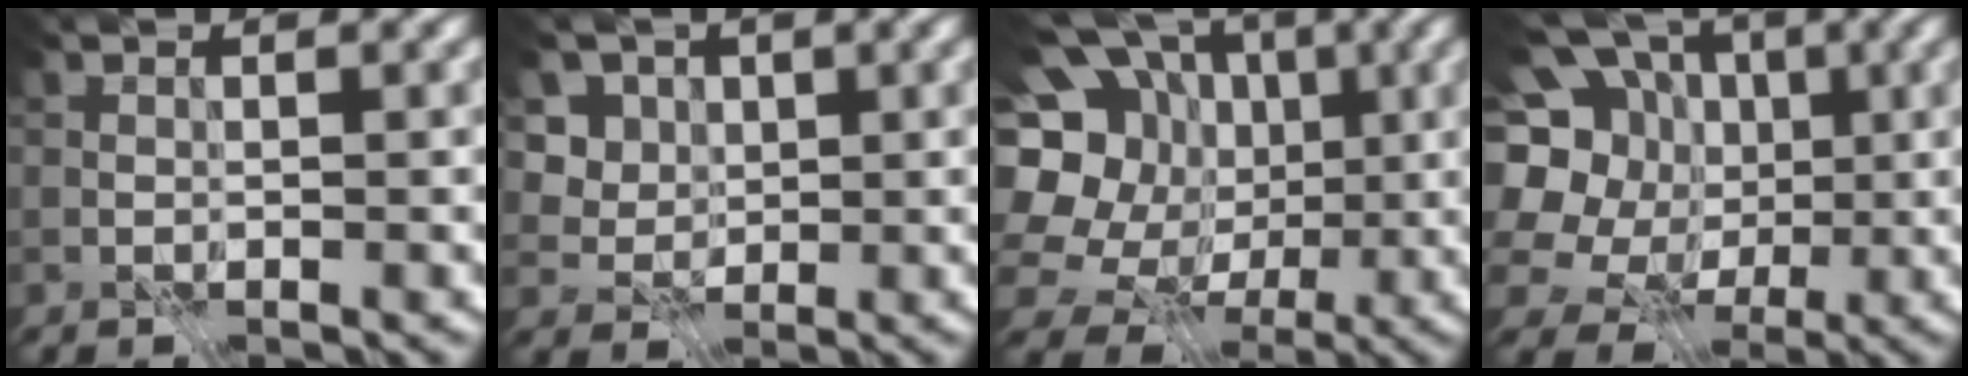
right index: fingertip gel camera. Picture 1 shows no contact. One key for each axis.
{"total": 6.1, "fx": 2.8, "fy": 4.9, "fz": 2.3, "tx": -0.052, "ty": -0.009, "tz": 0.046}
{"total": 19.0, "fx": 1.9, "fy": 16.6, "fz": 9.1, "tx": -0.208, "ty": 0.020, "tz": 0.016}
{"total": 14.5, "fx": 2.7, "fy": 12.5, "fz": 6.9, "tx": -0.185, "ty": 0.035, "tz": 0.028}